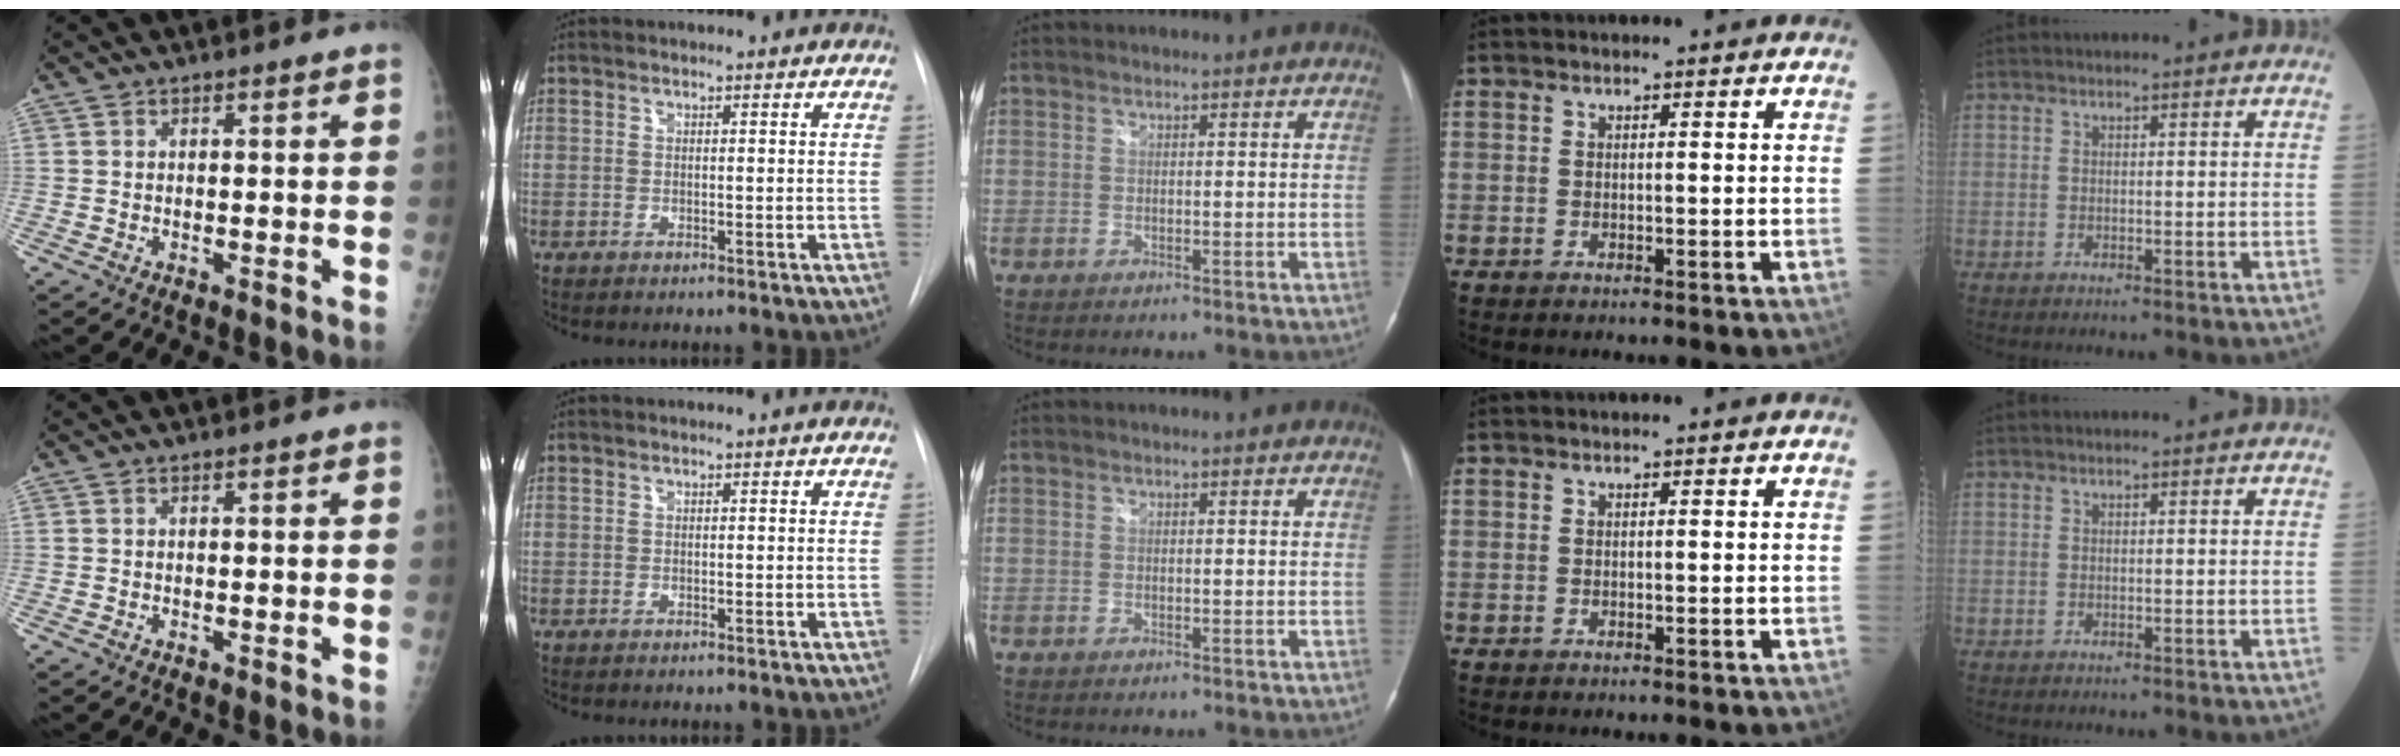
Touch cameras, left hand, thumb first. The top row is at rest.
{}